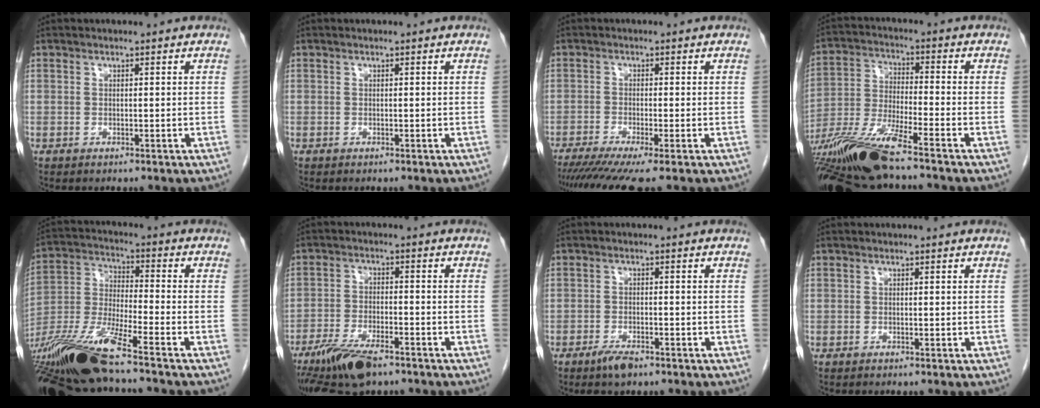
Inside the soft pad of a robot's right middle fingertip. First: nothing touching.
{"total": 0.0}
{"total": 7.7, "force": [-5.9, -0.2, 4.9], "torque": [-0.072, -0.020, -0.097]}
{"total": 13.8, "force": [-10.7, 0.4, 8.7], "torque": [-0.180, -0.023, -0.203]}
{"total": 17.8, "force": [-13.5, 0.6, 11.6], "torque": [-0.262, -0.034, -0.259]}
{"total": 10.2, "force": [-7.4, 2.8, 6.5], "torque": [-0.121, -0.019, -0.131]}
{"total": 3.1, "force": [-2.3, 1.0, 1.9], "torque": [-0.042, -0.003, -0.038]}
{"total": 0.0}